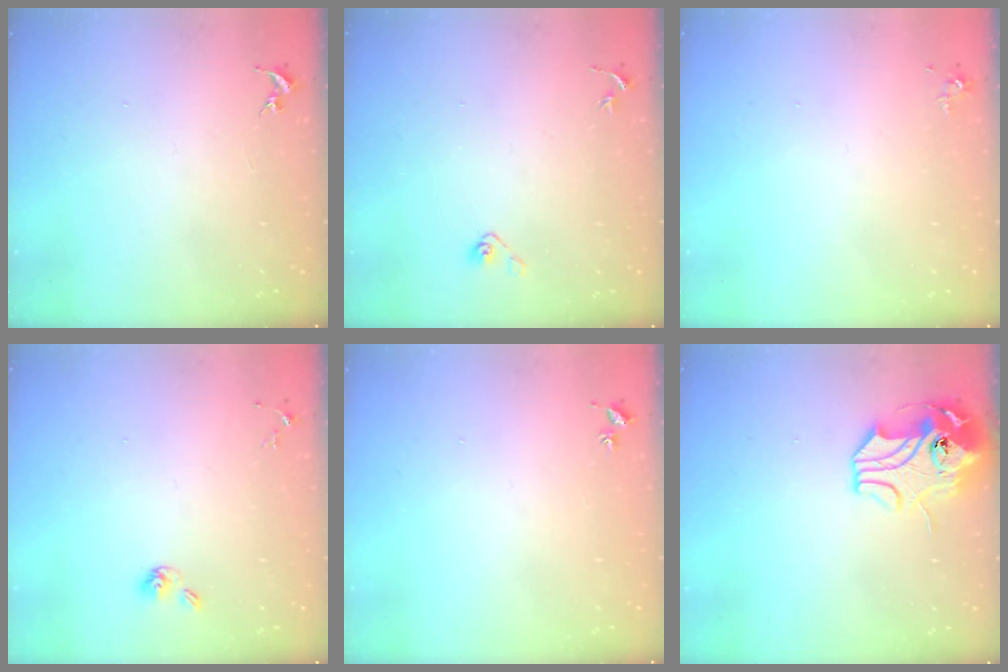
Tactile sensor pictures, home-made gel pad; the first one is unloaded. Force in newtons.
{"total": 3.9, "press": 3.4, "slide": 2.0}
{"total": 3.6, "press": 3.6, "slide": 0.5}
{"total": 5.5, "press": 5.0, "slide": 2.2}
{"total": 2.1, "press": 2.1, "slide": 0.2}
{"total": 12.3, "press": 12.2, "slide": 2.0}